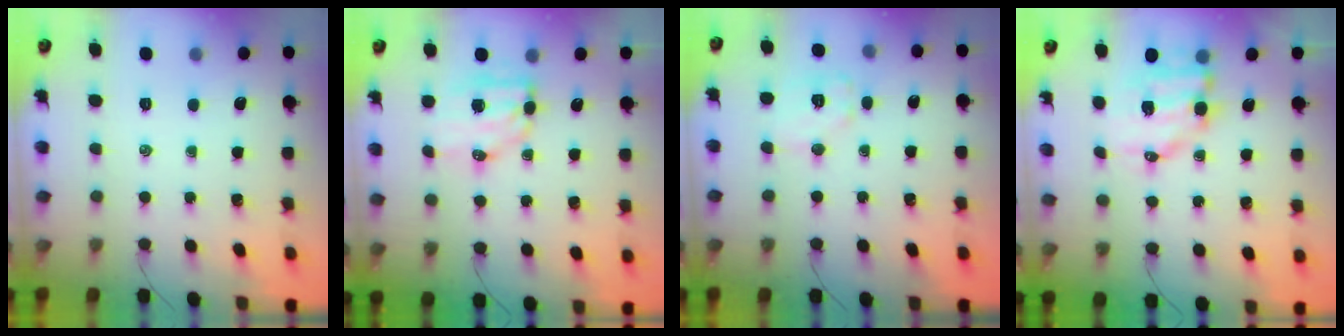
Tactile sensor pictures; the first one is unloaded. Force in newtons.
{"total": 7.5, "press": 7.3, "slide": 1.4}
{"total": 8.3, "press": 8.3, "slide": 0.5}
{"total": 9.7, "press": 9.6, "slide": 1.5}